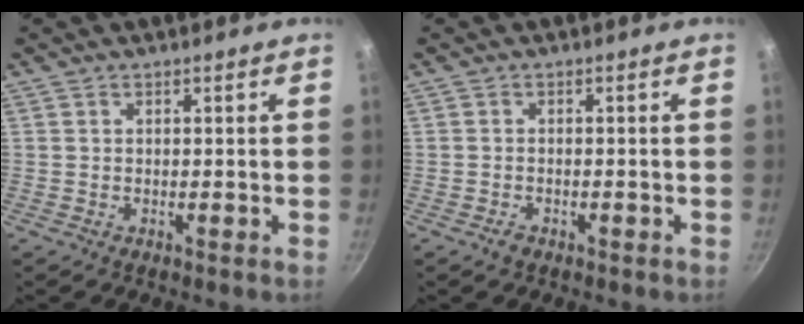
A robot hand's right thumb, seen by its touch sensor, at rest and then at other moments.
{"total": 1.5, "force": [-1.0, 0.9, 0.7], "torque": [-0.014, 0.009, -0.015]}